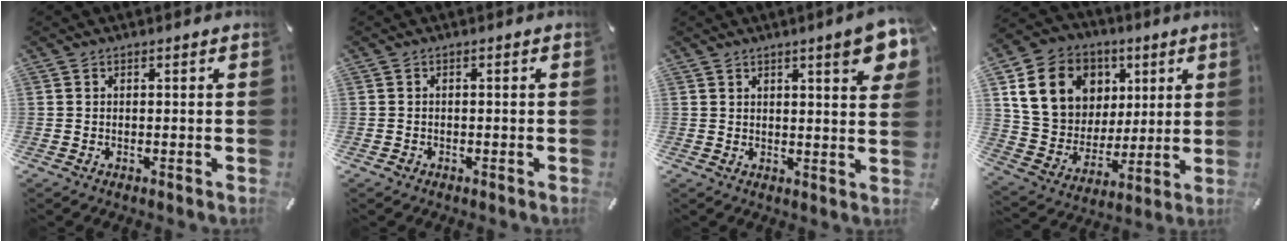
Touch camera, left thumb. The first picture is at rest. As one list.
[{"total": 0.6, "force": [-0.4, 0.5, 0.1], "torque": [-0.001, 0.004, -0.010]}, {"total": 7.5, "force": [4.2, 1.7, 5.9], "torque": [-0.080, -0.021, 0.065]}, {"total": 18.0, "force": [6.7, 14.8, 7.7], "torque": [-0.135, -0.014, 0.133]}]